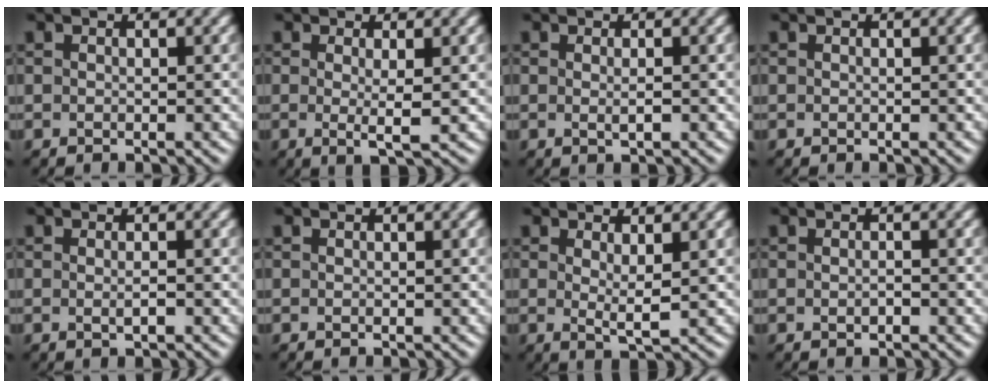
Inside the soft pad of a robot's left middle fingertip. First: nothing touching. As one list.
[{"total": 2.0, "force": [-0.3, -0.4, 1.9], "torque": [-0.041, -0.007, -0.003]}, {"total": 0.8, "force": [-0.2, -0.3, 0.8], "torque": [-0.018, -0.003, 0.000]}, {"total": 0.0}, {"total": 1.0, "force": [-0.5, -0.2, 0.8], "torque": [-0.021, -0.003, -0.005]}, {"total": 0.0}, {"total": 1.6, "force": [0.5, -0.2, 1.5], "torque": [-0.034, -0.009, 0.010]}, {"total": 0.8, "force": [-0.6, 0.0, 0.5], "torque": [-0.015, -0.001, -0.009]}]